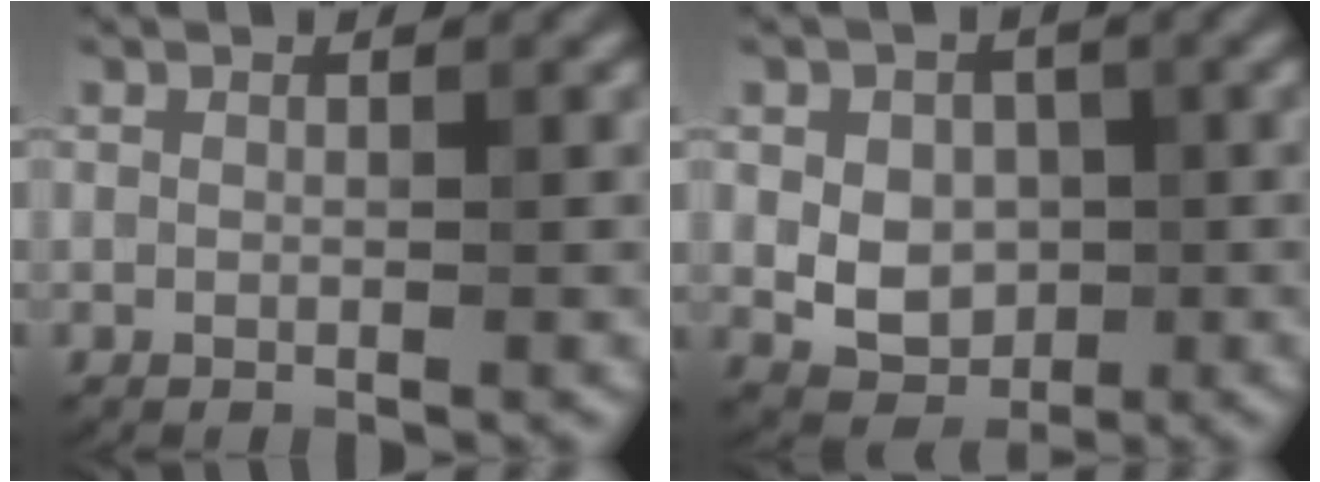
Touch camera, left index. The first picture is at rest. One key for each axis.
{"total": 5.4, "fx": 0.3, "fy": 4.2, "fz": 3.3, "tx": -0.042, "ty": 0.014, "tz": -0.004}